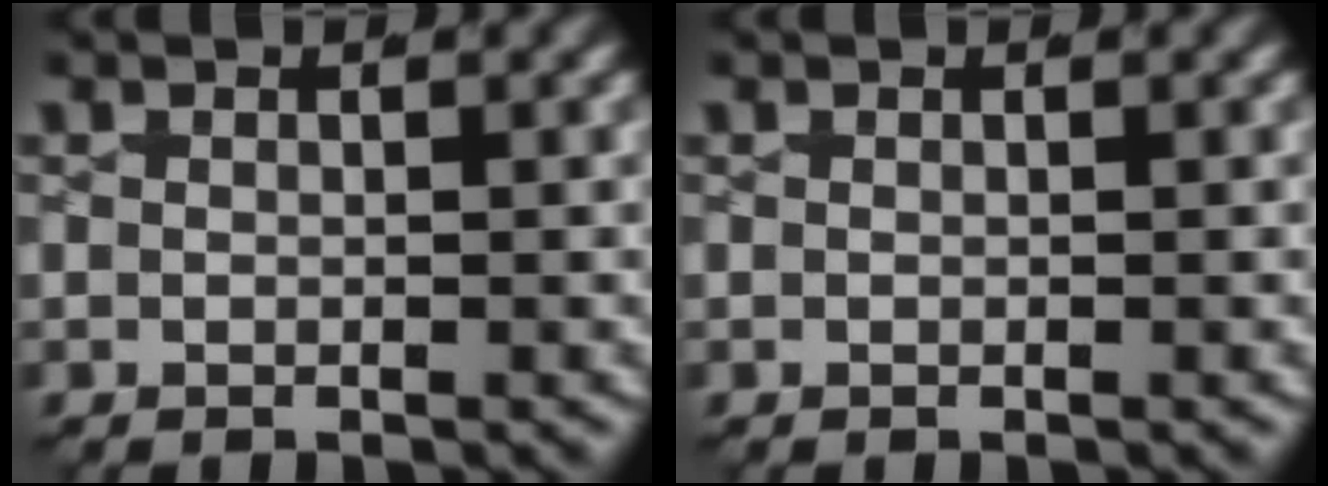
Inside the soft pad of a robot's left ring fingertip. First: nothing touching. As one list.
[{"total": 0.0}]